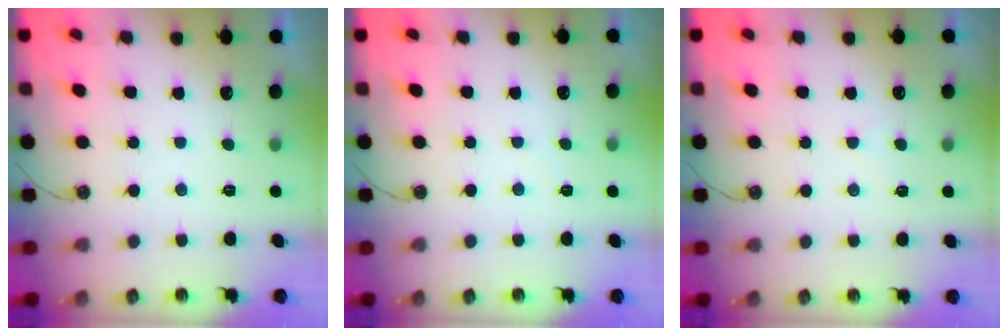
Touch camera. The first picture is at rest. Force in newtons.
{"total": 2.6, "press": 2.6, "slide": 0.4}
{"total": 4.4, "press": 4.3, "slide": 0.6}